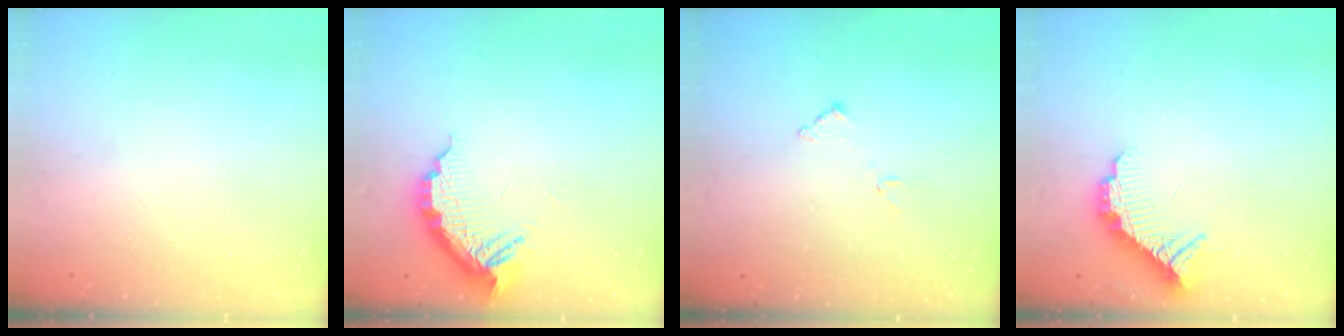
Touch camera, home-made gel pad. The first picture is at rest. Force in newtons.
{"total": 11.4, "press": 11.4, "slide": 0.6}
{"total": 7.1, "press": 7.1, "slide": 0.3}
{"total": 10.7, "press": 10.7, "slide": 0.7}